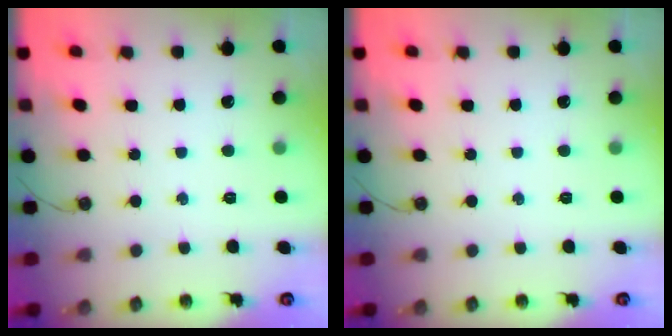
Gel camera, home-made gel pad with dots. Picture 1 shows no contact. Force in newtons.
{"total": 0.0}